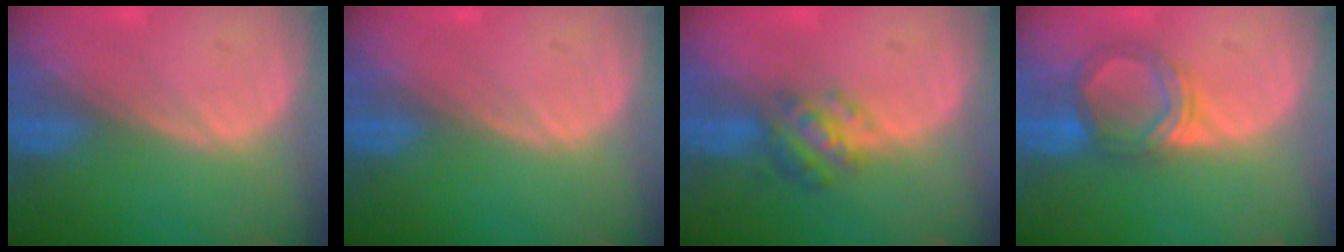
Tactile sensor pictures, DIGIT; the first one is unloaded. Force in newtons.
{"total": 0.0}
{"total": 4.7, "press": 4.6, "slide": 1.0}
{"total": 5.5, "press": 5.2, "slide": 1.7}